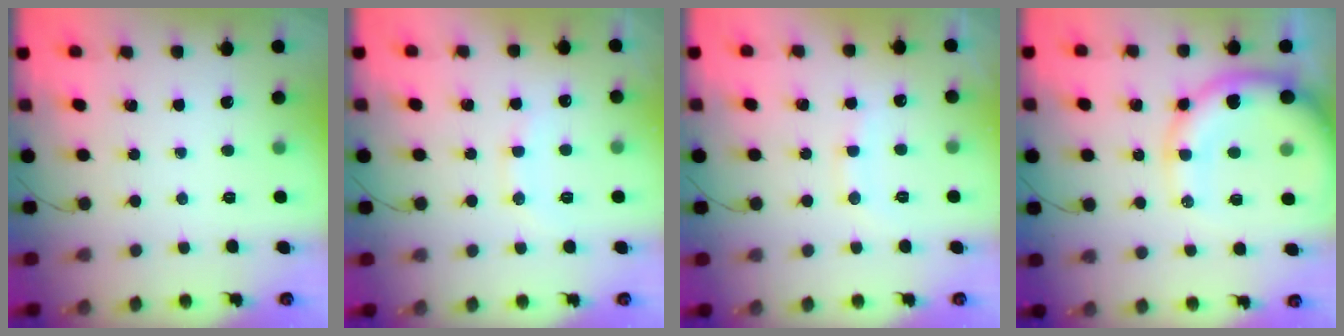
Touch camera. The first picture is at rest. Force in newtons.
{"total": 8.6, "press": 8.6, "slide": 0.6}
{"total": 8.7, "press": 8.6, "slide": 1.2}
{"total": 16.1, "press": 15.7, "slide": 3.4}